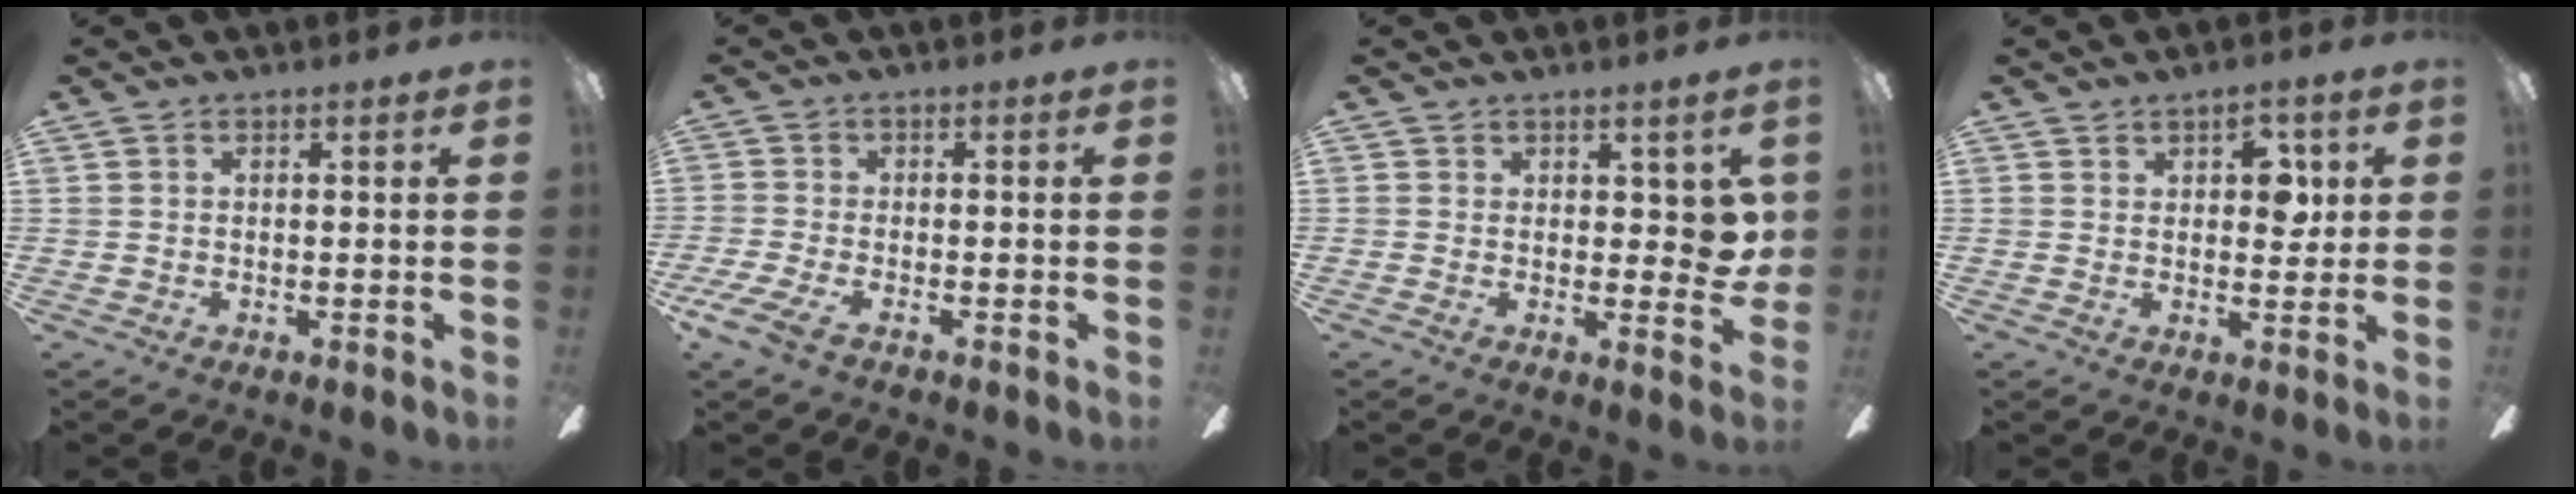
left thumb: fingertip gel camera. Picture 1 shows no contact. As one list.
[{"total": 5.6, "force": [-2.8, 1.5, 4.6], "torque": [-0.104, -0.005, -0.053]}, {"total": 5.8, "force": [2.0, 3.4, 4.2], "torque": [-0.036, -0.009, 0.035]}, {"total": 6.3, "force": [2.7, 3.4, 4.6], "torque": [-0.044, -0.010, 0.039]}]